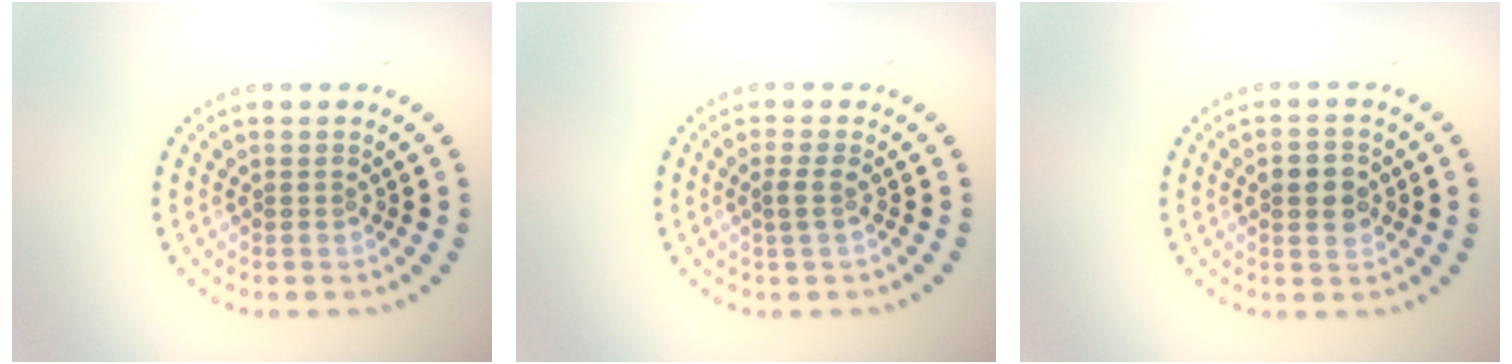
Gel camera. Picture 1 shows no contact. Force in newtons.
{"total": 1.1, "press": 0.8, "slide": 0.7}
{"total": 3.2, "press": 3.2, "slide": 0.3}